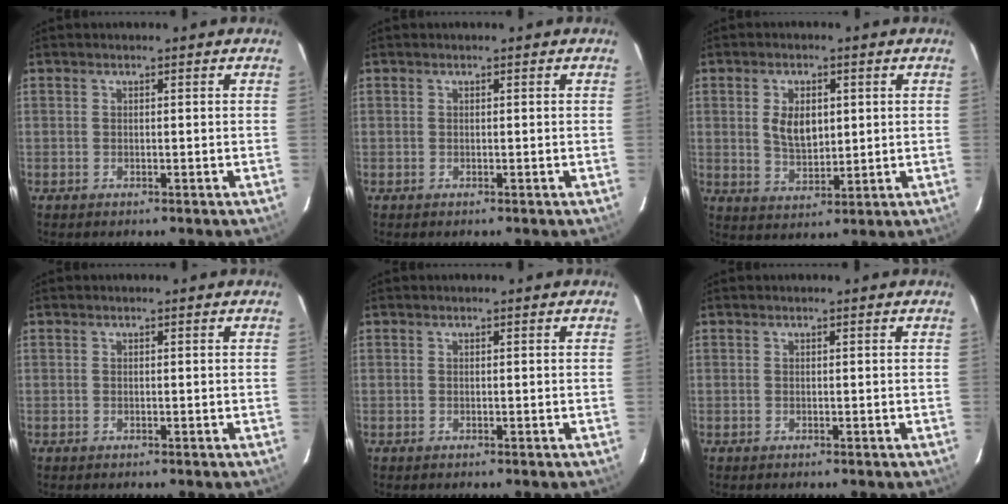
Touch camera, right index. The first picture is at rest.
{"total": 0.0}
{"total": 6.8, "force": [1.2, 3.9, 5.4], "torque": [-0.098, 0.002, 0.030]}
{"total": 0.0}
{"total": 0.0}
{"total": 0.0}